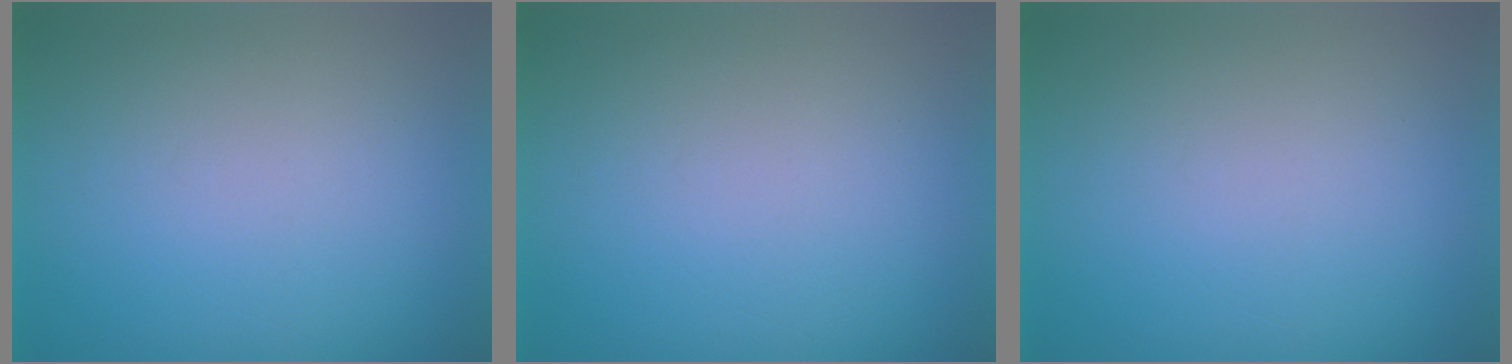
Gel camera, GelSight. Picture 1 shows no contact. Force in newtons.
{"total": 0.0}
{"total": 0.0}